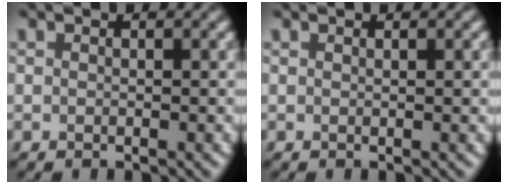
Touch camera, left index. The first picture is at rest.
{"total": 0.9, "force": [0.5, 0.2, 0.8], "torque": [-0.010, 0.002, 0.007]}